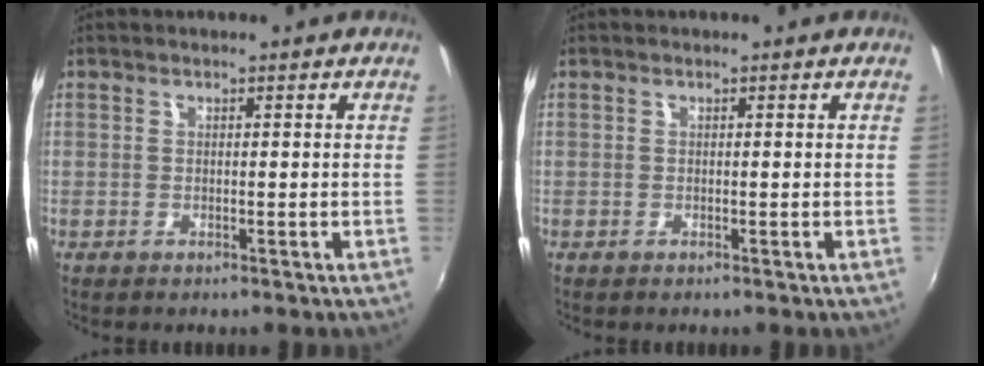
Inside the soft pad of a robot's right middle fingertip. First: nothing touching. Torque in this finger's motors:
{"motor_torque": [0.22, -0.06, 0.05, 0.01]}